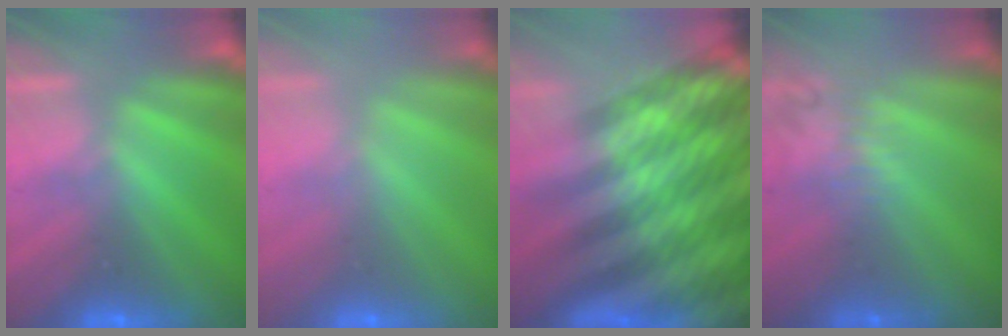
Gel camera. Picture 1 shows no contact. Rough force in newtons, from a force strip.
{"total": 2.5}
{"total": 6.7}
{"total": 2.4}